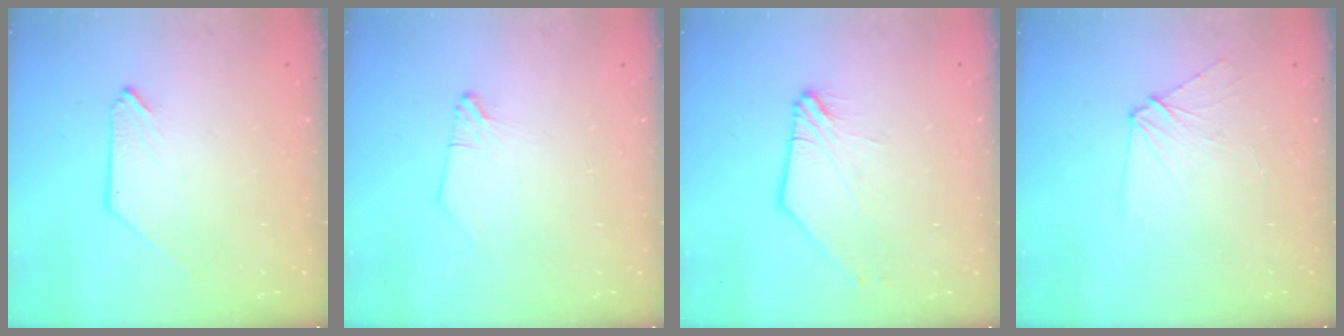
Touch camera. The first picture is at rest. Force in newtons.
{"total": 1.0, "press": 1.0, "slide": 0.1}
{"total": 2.8, "press": 2.8, "slide": 0.3}
{"total": 4.6, "press": 4.5, "slide": 0.5}